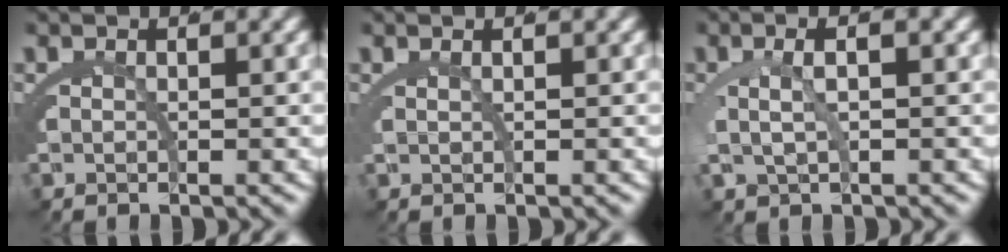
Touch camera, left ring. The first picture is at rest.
{"total": 1.1, "force": [0.7, -0.6, 0.6], "torque": [-0.006, 0.003, 0.015]}
{"total": 2.8, "force": [0.4, 0.9, 2.6], "torque": [-0.047, 0.004, 0.011]}